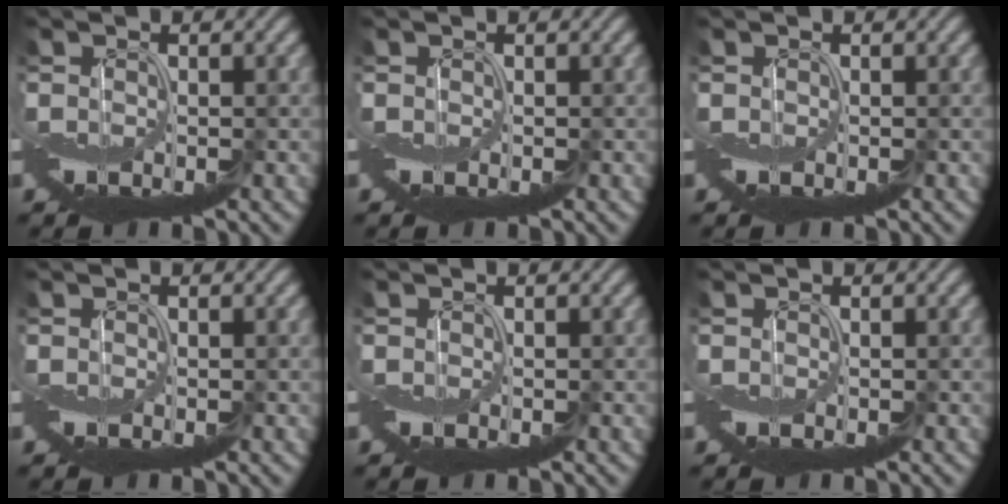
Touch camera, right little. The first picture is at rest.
{"total": 0.0}
{"total": 0.0}
{"total": 0.0}
{"total": 0.0}
{"total": 0.0}